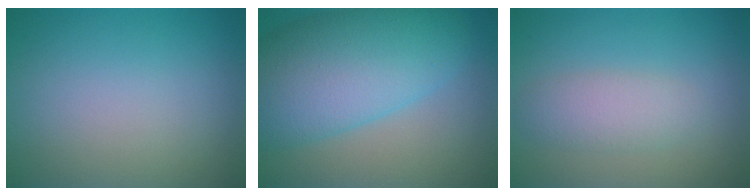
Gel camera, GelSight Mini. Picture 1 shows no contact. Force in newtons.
{"total": 10.5, "press": 10.5, "slide": 0.3}
{"total": 2.6, "press": 2.6, "slide": 0.1}